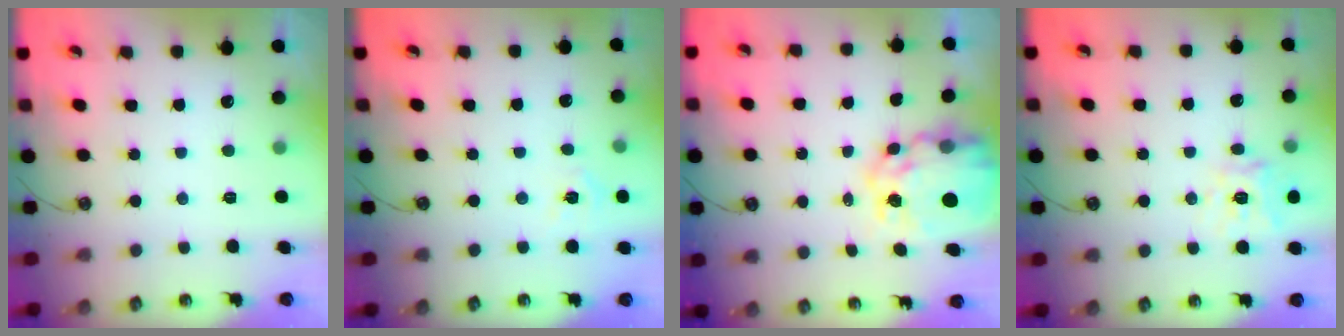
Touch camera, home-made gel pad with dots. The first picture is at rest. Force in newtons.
{"total": 5.0, "press": 4.9, "slide": 0.5}
{"total": 14.2, "press": 14.2, "slide": 1.0}
{"total": 12.6, "press": 12.5, "slide": 1.6}